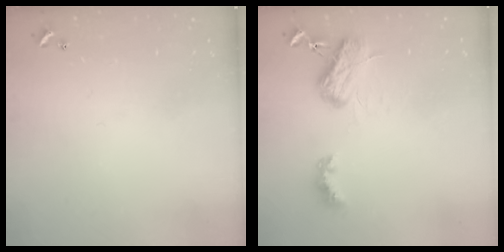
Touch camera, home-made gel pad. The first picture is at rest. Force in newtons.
{"total": 5.3, "press": 5.2, "slide": 0.8}